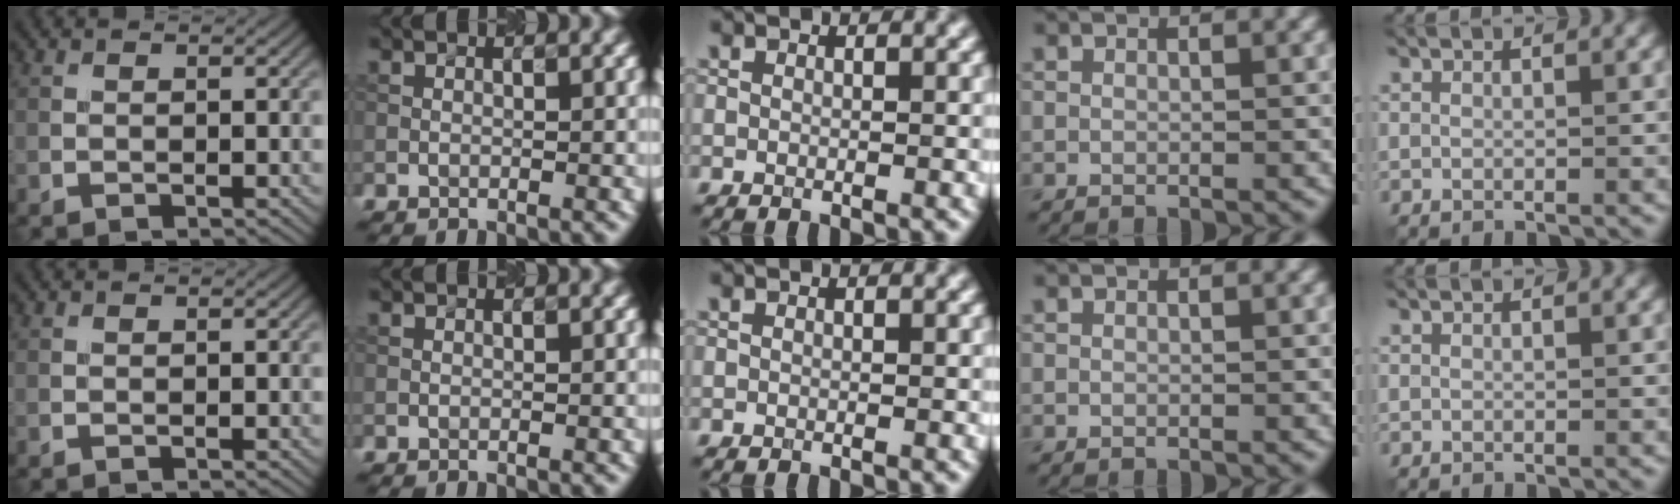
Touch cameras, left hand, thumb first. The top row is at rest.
{}